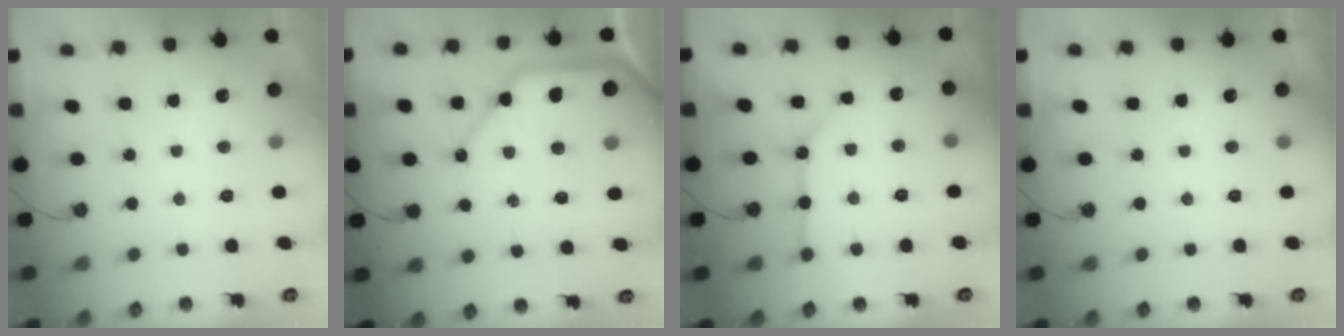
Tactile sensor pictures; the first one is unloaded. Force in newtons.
{"total": 15.7, "press": 15.5, "slide": 2.1}
{"total": 10.8, "press": 10.7, "slide": 1.1}
{"total": 0.0}